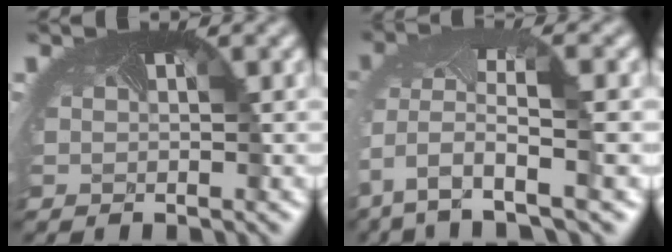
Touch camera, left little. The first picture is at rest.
{"total": 8.1, "force": [-3.1, 3.4, 6.7], "torque": [-0.160, -0.025, -0.051]}